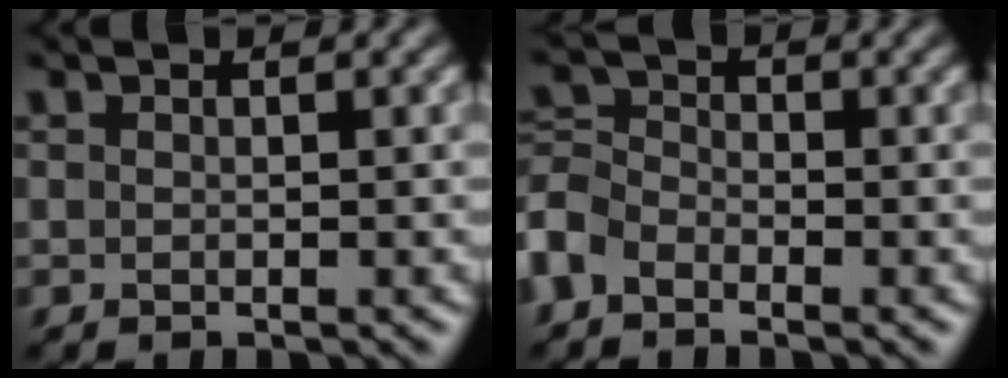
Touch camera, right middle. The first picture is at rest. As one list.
[{"total": 3.5, "force": [-2.1, 2.3, 1.7], "torque": [-0.038, 0.008, -0.059]}]